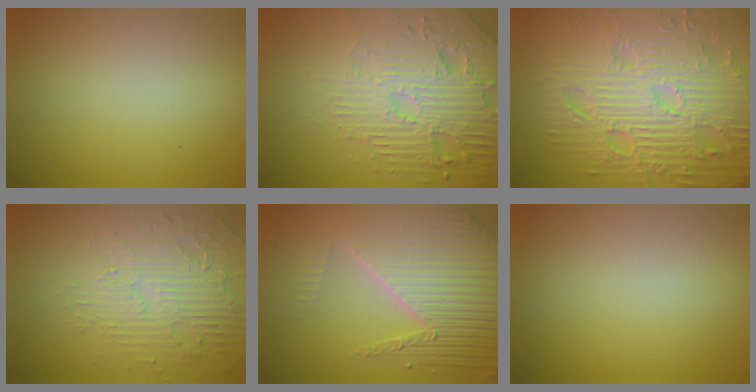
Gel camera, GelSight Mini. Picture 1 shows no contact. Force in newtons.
{"total": 7.4, "press": 5.5, "slide": 5.0}
{"total": 12.2, "press": 7.9, "slide": 9.3}
{"total": 5.1, "press": 3.3, "slide": 3.9}
{"total": 8.1, "press": 5.9, "slide": 5.7}
{"total": 0.0}